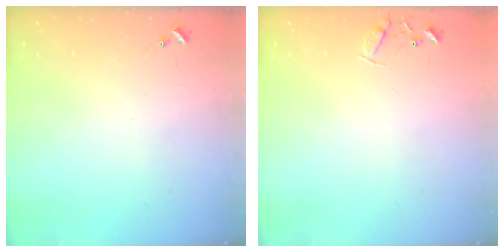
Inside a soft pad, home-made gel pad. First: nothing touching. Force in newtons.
{"total": 7.7, "press": 7.6, "slide": 0.5}